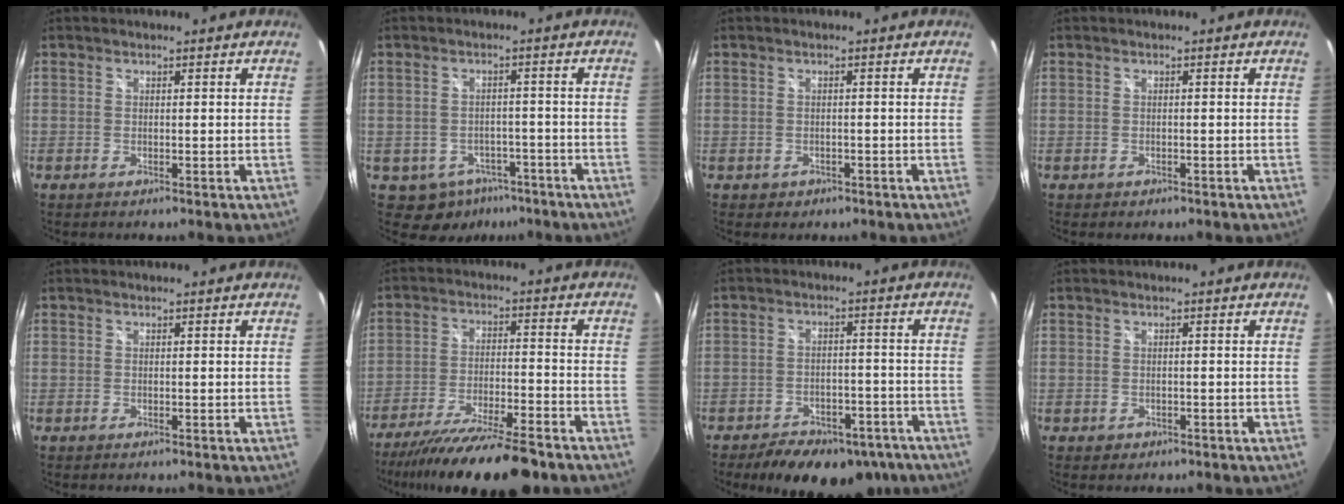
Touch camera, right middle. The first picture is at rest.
{"total": 7.1, "force": [-4.1, 5.3, 2.1], "torque": [-0.047, 0.008, -0.042]}
{"total": 2.0, "force": [-0.8, 1.7, 0.6], "torque": [-0.014, -0.004, -0.008]}
{"total": 1.0, "force": [-0.6, 0.8, 0.2], "torque": [-0.007, -0.003, -0.007]}
{"total": 0.0}
{"total": 18.0, "force": [-14.9, 2.3, 9.8], "torque": [-0.189, -0.038, -0.241]}
{"total": 17.1, "force": [-12.8, 8.4, 7.7], "torque": [-0.153, 0.002, -0.154]}
{"total": 1.4, "force": [-0.6, 1.2, 0.4], "torque": [-0.009, -0.004, -0.007]}